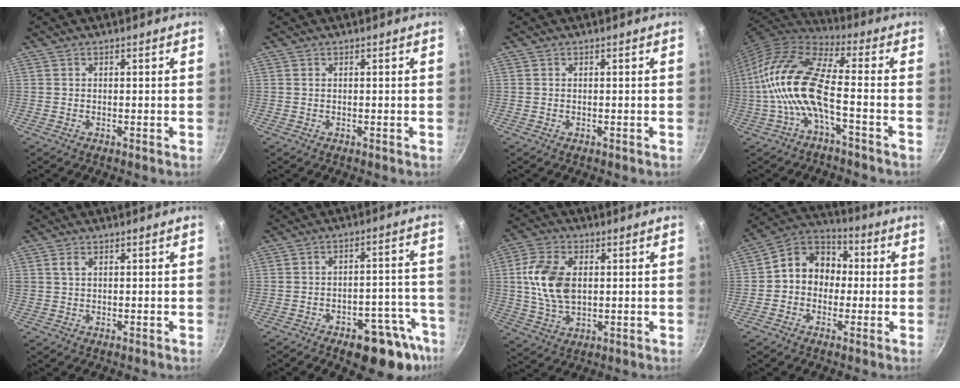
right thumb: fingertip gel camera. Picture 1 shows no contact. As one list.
[{"total": 0.0}, {"total": 0.0}, {"total": 15.4, "force": [-3.3, 5.6, 14.0], "torque": [-0.287, 0.038, -0.078]}, {"total": 1.7, "force": [0.6, 1.1, 1.1], "torque": [-0.015, 0.002, 0.012]}, {"total": 14.7, "force": [-9.2, 6.4, 9.5], "torque": [-0.058, 0.061, -0.117]}, {"total": 11.6, "force": [1.4, 7.2, 9.0], "torque": [-0.165, 0.002, 0.024]}, {"total": 10.8, "force": [-0.1, 9.1, 5.8], "torque": [-0.050, 0.033, -0.028]}]